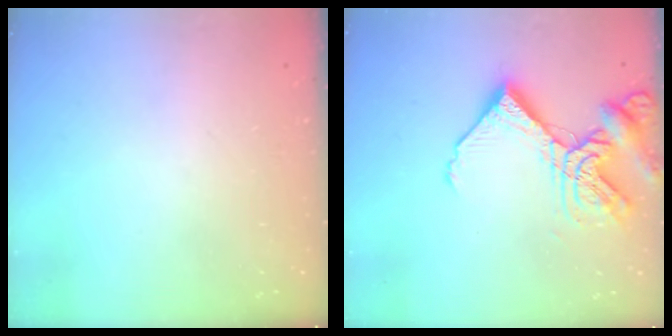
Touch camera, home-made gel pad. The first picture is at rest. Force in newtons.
{"total": 14.7, "press": 14.6, "slide": 1.8}